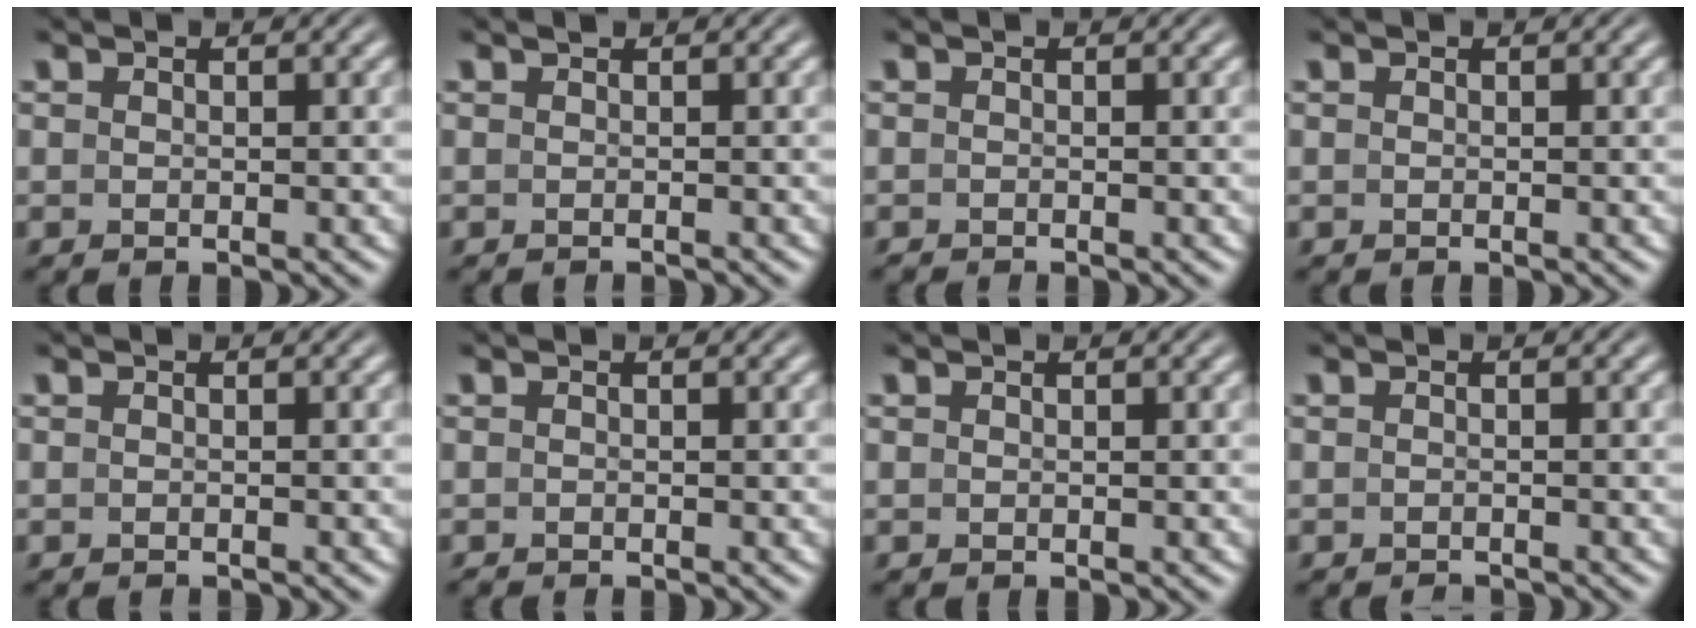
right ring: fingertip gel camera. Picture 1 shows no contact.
{"total": 0.7, "force": [-0.6, -0.3, -0.2], "torque": [-0.003, -0.004, -0.005]}
{"total": 0.7, "force": [-0.6, -0.2, 0.0], "torque": [-0.001, -0.007, -0.008]}
{"total": 0.0}
{"total": 0.7, "force": [-0.6, -0.3, -0.1], "torque": [-0.003, -0.005, -0.008]}
{"total": 0.7, "force": [-0.6, -0.2, 0.0], "torque": [0.000, -0.008, -0.007]}
{"total": 0.0}
{"total": 1.3, "force": [-1.2, -0.3, -0.1], "torque": [-0.004, -0.009, -0.017]}